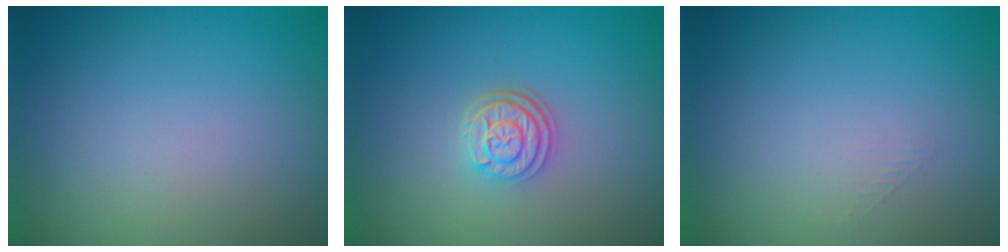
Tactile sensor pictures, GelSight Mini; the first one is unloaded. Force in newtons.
{"total": 3.0, "press": 2.4, "slide": 1.8}
{"total": 0.6, "press": 0.6, "slide": 0.0}